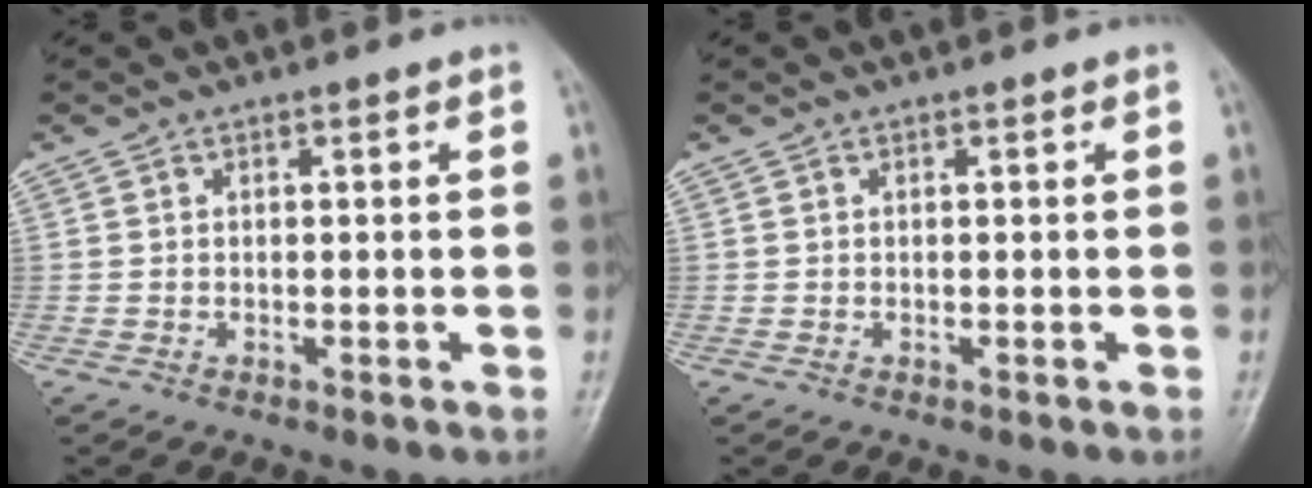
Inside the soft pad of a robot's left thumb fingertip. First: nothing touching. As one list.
[{"total": 0.0}]